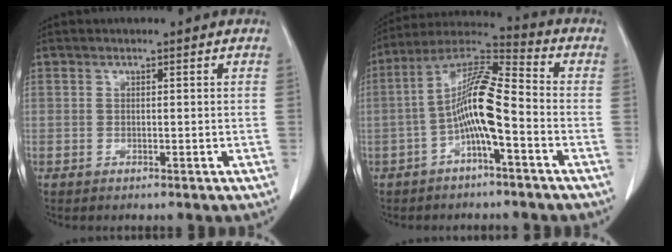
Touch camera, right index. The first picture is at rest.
{"total": 10.8, "force": [-2.9, 1.4, 10.2], "torque": [-0.200, 0.025, -0.058]}